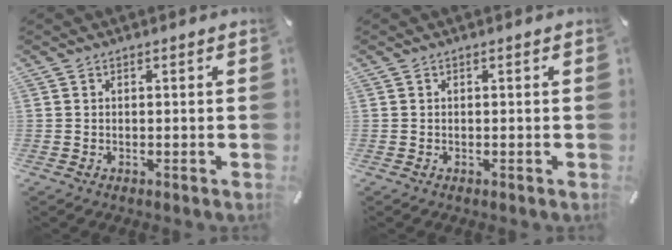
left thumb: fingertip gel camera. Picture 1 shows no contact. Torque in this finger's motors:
{"motor_torque": [0.23, 0.29, -0.03, -0.01, 0.00]}